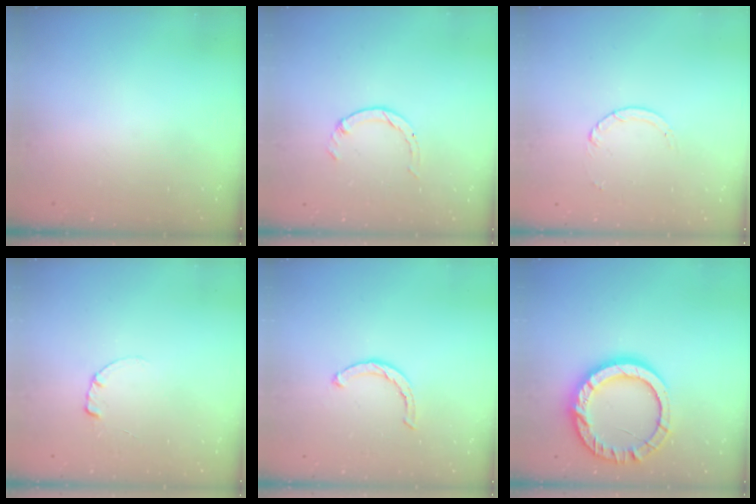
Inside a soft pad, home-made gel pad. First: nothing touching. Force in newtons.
{"total": 0.5, "press": 0.5, "slide": 0.1}
{"total": 2.5, "press": 2.4, "slide": 0.2}
{"total": 0.6, "press": 0.6, "slide": 0.1}
{"total": 2.1, "press": 2.1, "slide": 0.3}
{"total": 14.7, "press": 14.7, "slide": 1.0}